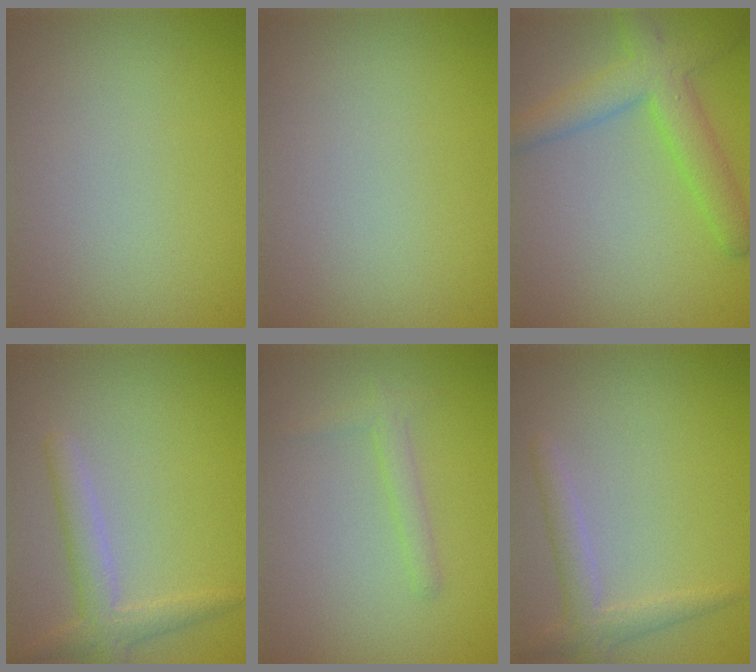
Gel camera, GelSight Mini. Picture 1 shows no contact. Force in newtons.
{"total": 0.0}
{"total": 4.7, "press": 4.7, "slide": 0.2}
{"total": 2.6, "press": 2.6, "slide": 0.1}
{"total": 1.3, "press": 1.3, "slide": 0.0}
{"total": 2.2, "press": 2.2, "slide": 0.1}